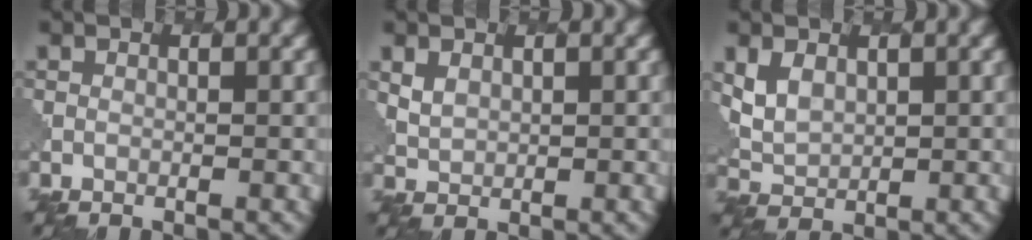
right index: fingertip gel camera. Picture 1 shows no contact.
{"total": 1.7, "force": [1.1, 1.2, 0.5], "torque": [-0.016, -0.002, 0.025]}
{"total": 2.8, "force": [1.4, 2.1, 1.4], "torque": [-0.036, -0.002, 0.029]}